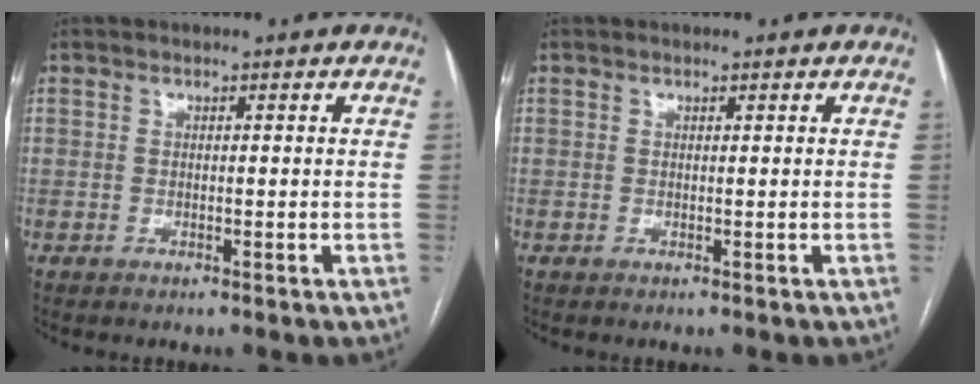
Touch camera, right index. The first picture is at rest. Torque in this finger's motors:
{"motor_torque": [0.04, -0.02, 0.00, 0.00]}